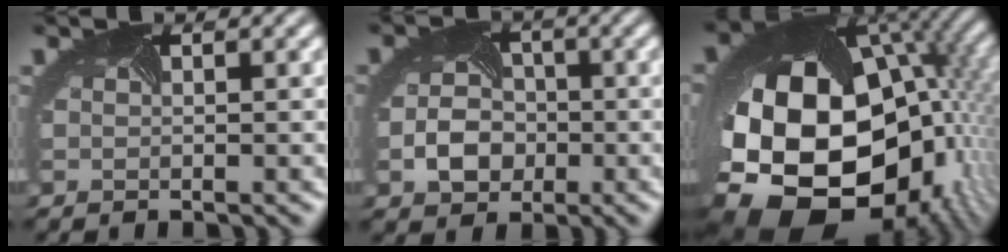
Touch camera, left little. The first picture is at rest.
{"total": 3.3, "force": [-1.1, 2.7, 1.5], "torque": [-0.032, -0.003, -0.017]}
{"total": 21.6, "force": [-3.9, 15.6, 14.5], "torque": [-0.290, -0.061, -0.039]}